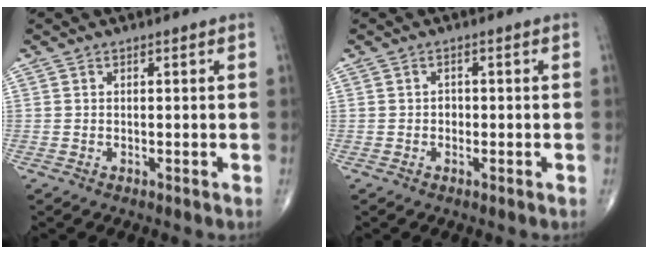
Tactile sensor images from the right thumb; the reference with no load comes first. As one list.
[{"total": 1.2, "force": [-0.2, 1.0, 0.6], "torque": [-0.003, 0.004, -0.006]}]